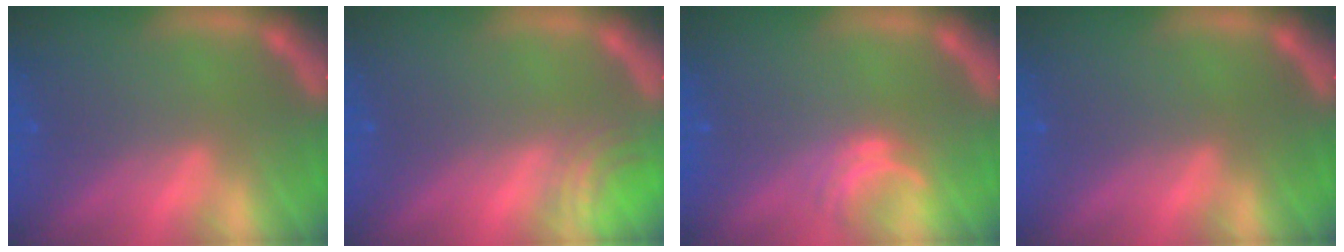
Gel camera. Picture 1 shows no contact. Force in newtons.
{"total": 2.5}
{"total": 2.0}
{"total": 0.0}